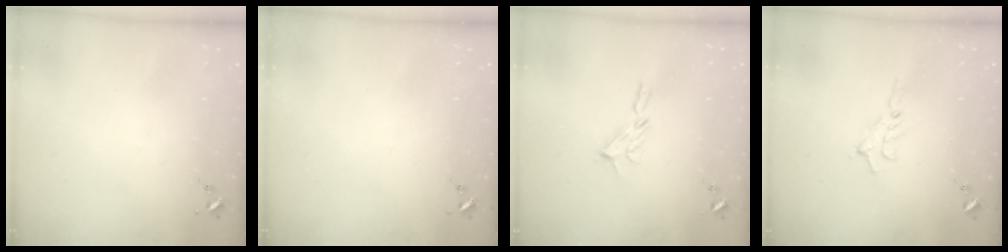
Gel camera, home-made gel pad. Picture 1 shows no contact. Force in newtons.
{"total": 0.0}
{"total": 5.4, "press": 5.4, "slide": 0.4}
{"total": 6.2, "press": 6.2, "slide": 0.6}